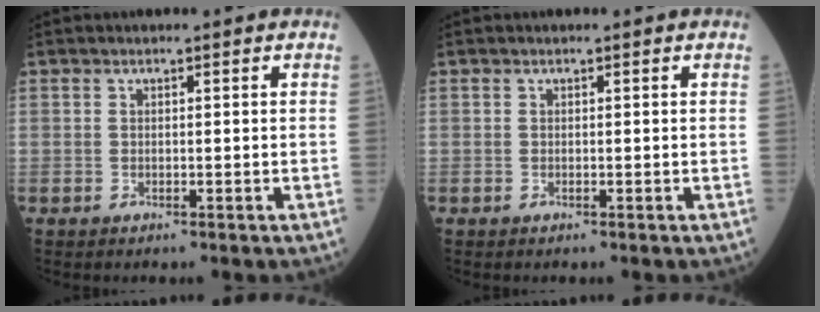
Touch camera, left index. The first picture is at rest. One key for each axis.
{"total": 0.0}